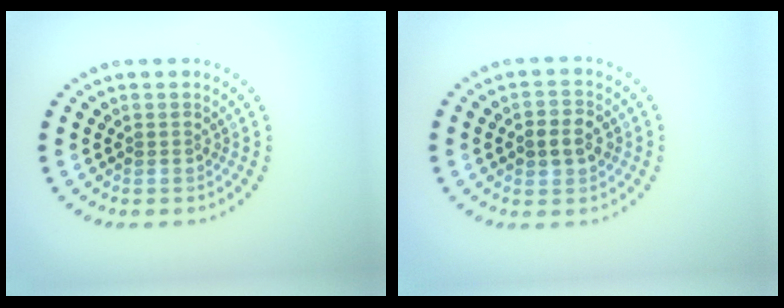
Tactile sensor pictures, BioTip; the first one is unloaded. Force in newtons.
{"total": 2.7, "press": 2.7, "slide": 0.4}